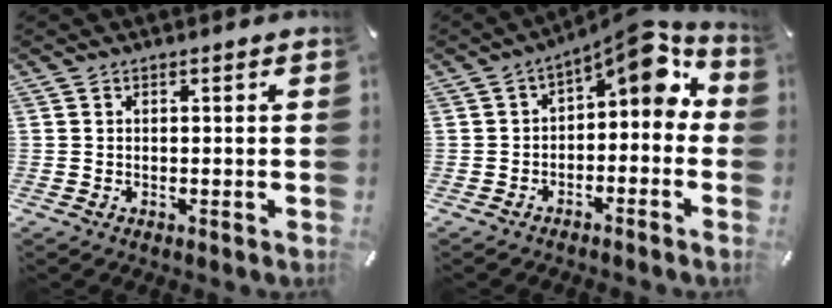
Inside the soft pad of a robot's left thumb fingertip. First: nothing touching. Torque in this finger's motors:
{"motor_torque": [0.36, 0.64, 0.06, 0.00, 0.11]}